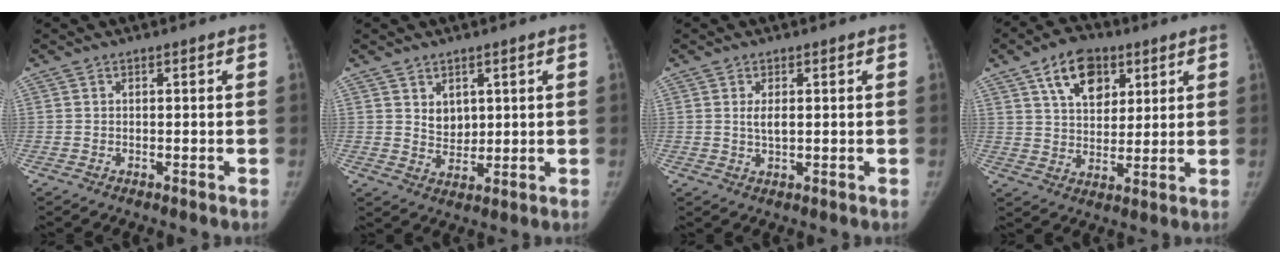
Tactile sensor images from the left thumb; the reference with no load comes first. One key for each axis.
{"total": 4.3, "fx": 1.8, "fy": 3.3, "fz": 2.1, "tx": -0.013, "ty": -0.018, "tz": 0.040}
{"total": 2.6, "fx": 0.5, "fy": 1.2, "fz": 2.2, "tx": -0.041, "ty": -0.005, "tz": 0.011}
{"total": 11.5, "fx": 5.7, "fy": 7.4, "fz": 6.8, "tx": -0.078, "ty": -0.021, "tz": 0.096}